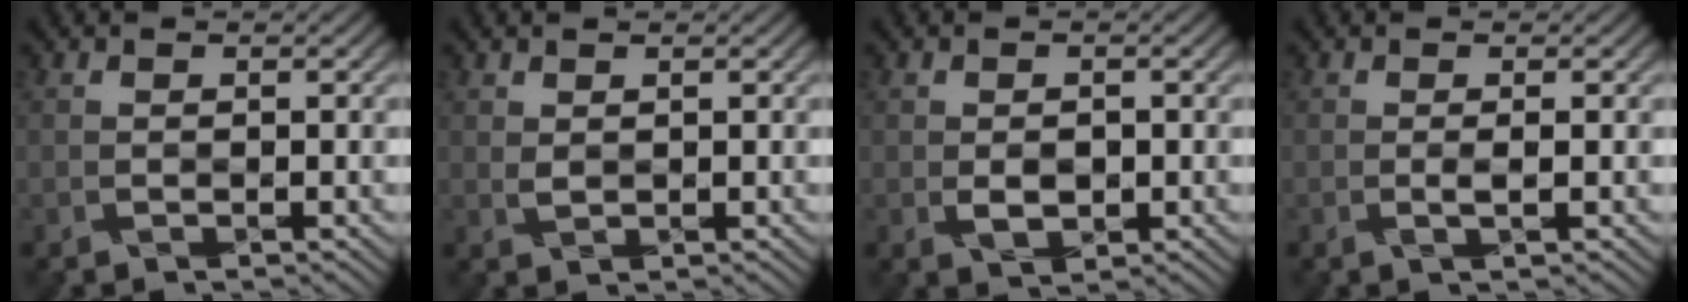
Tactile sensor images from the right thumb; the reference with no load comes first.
{"total": 0.9, "force": [0.9, 0.3, 0.2], "torque": [-0.009, -0.002, 0.022]}
{"total": 2.0, "force": [-0.1, 1.4, 1.4], "torque": [-0.021, -0.007, 0.007]}
{"total": 1.0, "force": [0.0, 0.2, 0.9], "torque": [-0.020, 0.002, -0.003]}